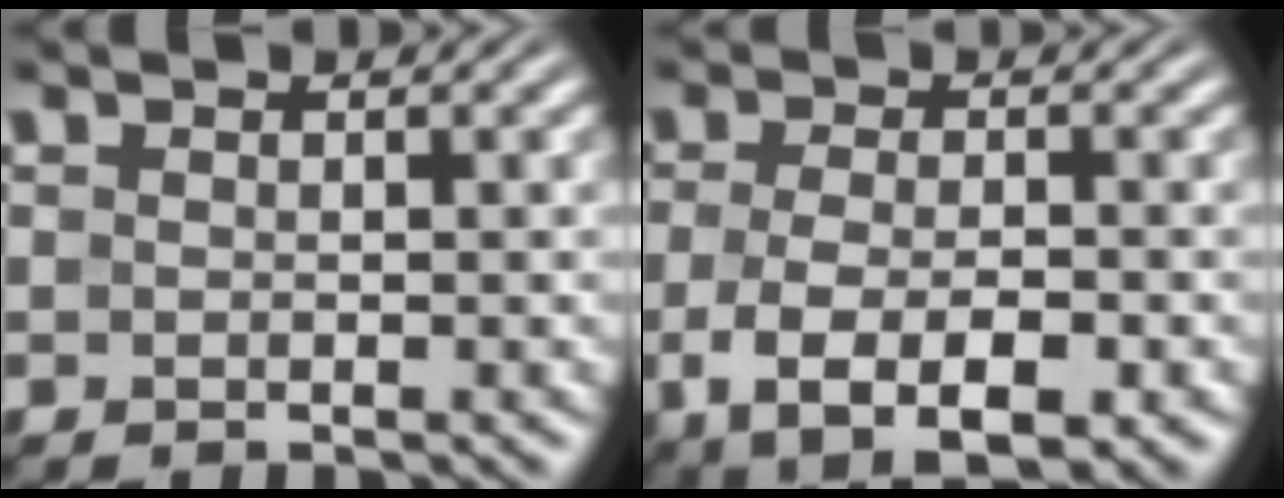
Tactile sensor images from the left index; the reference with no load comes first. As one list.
[{"total": 5.7, "force": [-2.0, 2.4, 4.8], "torque": [-0.091, -0.011, -0.033]}]